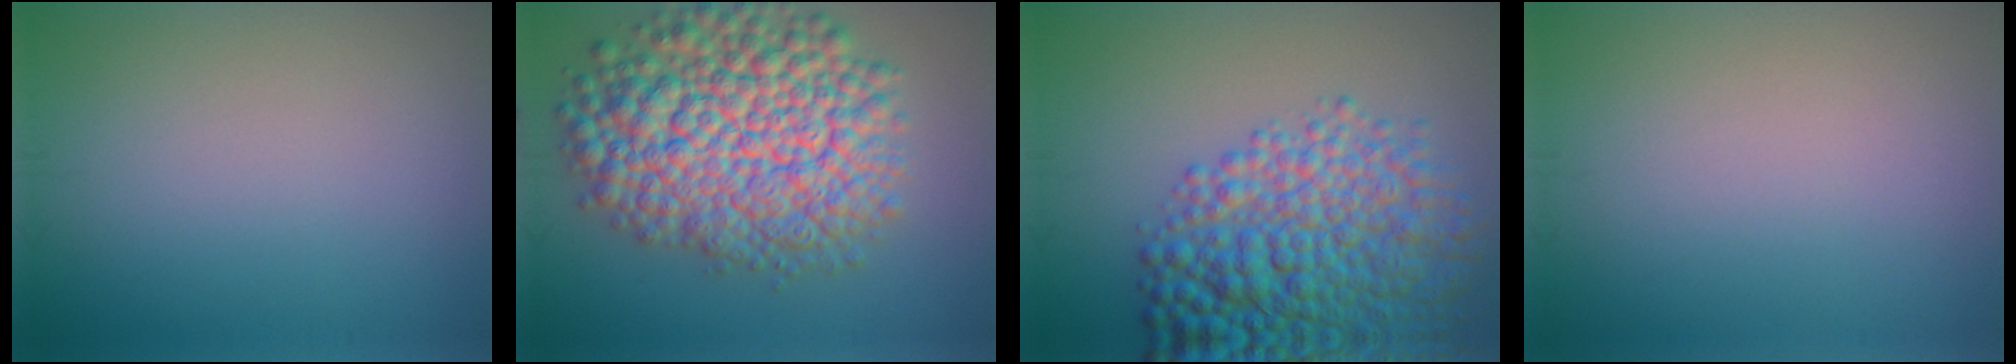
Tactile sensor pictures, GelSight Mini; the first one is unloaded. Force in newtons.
{"total": 12.7, "press": 12.7, "slide": 0.5}
{"total": 9.2, "press": 9.2, "slide": 0.3}
{"total": 0.0}